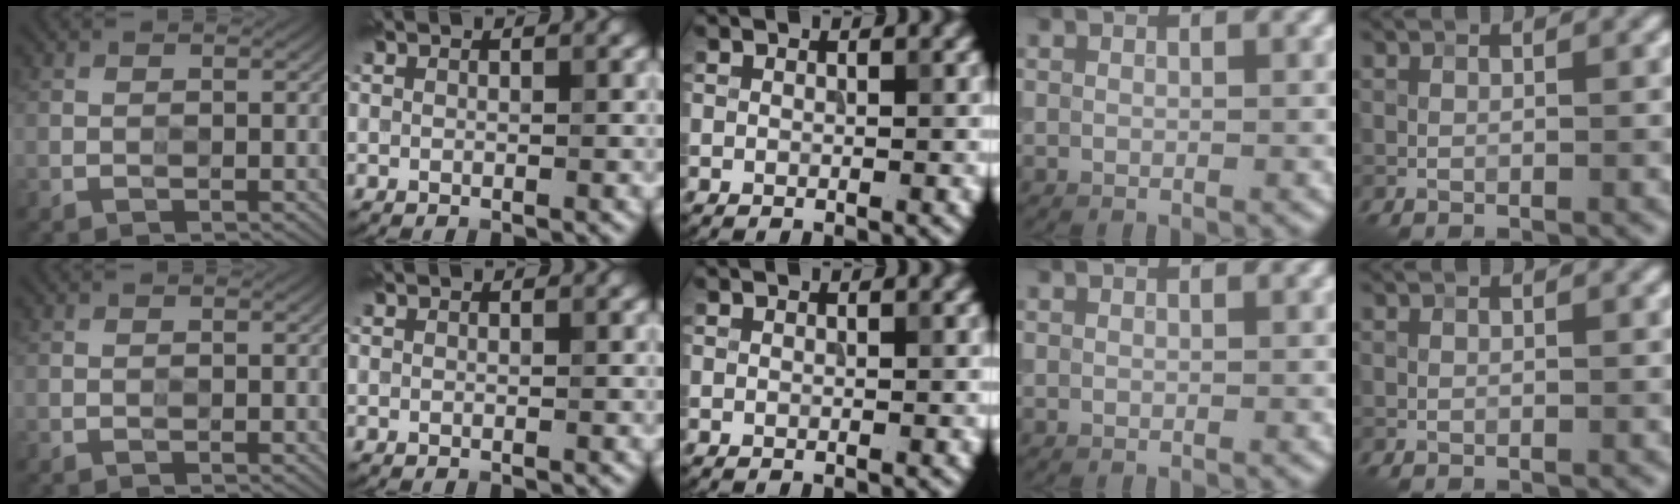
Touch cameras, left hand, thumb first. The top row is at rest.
{}